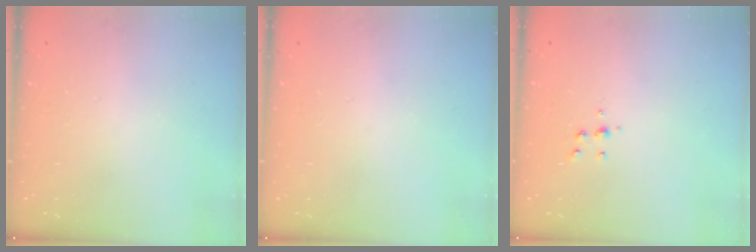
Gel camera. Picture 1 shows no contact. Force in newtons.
{"total": 0.0}
{"total": 5.3, "press": 5.3, "slide": 0.5}